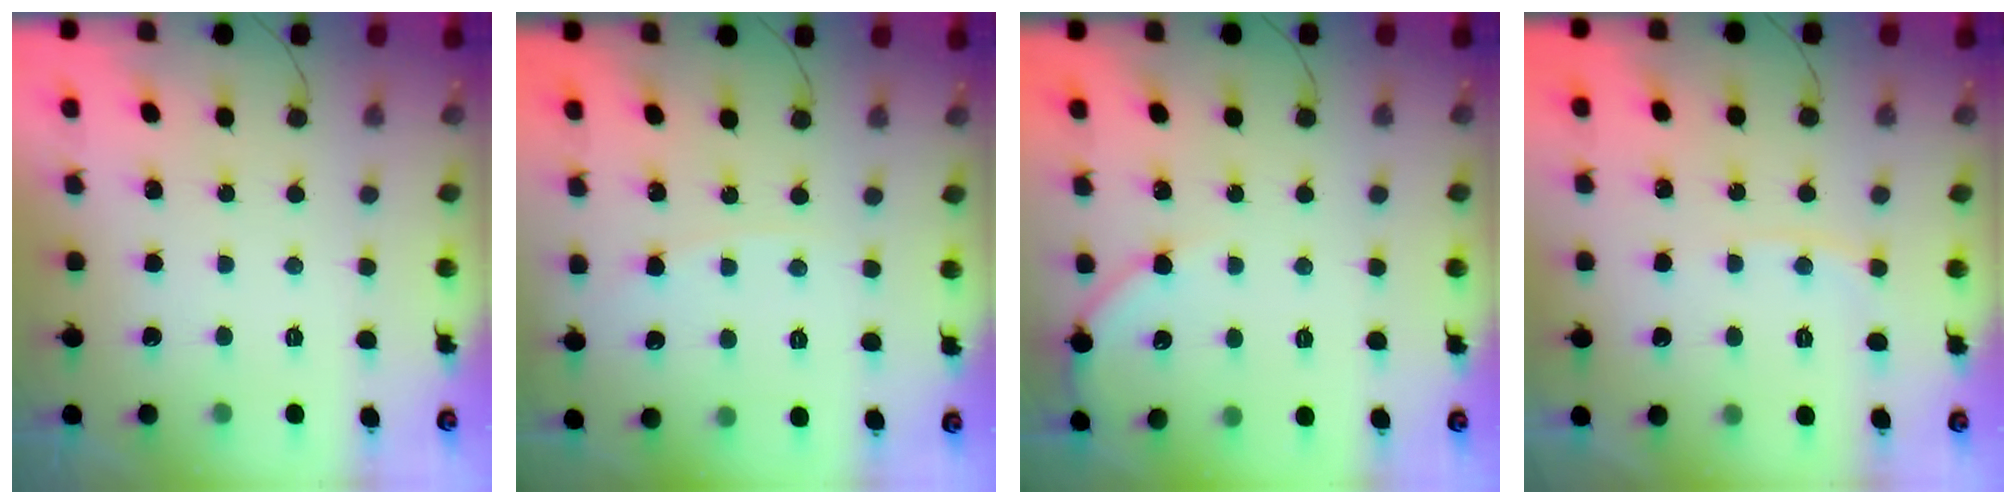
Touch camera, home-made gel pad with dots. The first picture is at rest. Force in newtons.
{"total": 3.2, "press": 3.1, "slide": 0.5}
{"total": 4.6, "press": 4.5, "slide": 0.8}
{"total": 3.1, "press": 3.1, "slide": 0.1}